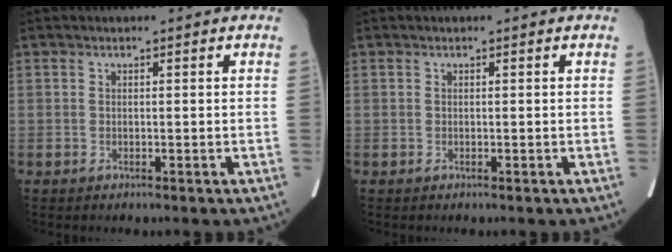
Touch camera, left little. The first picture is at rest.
{"total": 0.0}